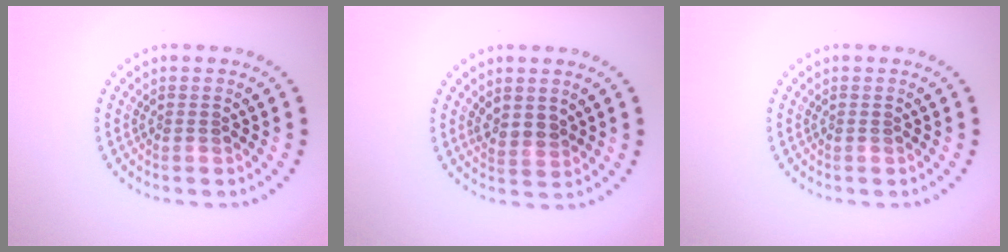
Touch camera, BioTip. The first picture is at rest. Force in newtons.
{"total": 1.4, "press": 1.1, "slide": 0.8}
{"total": 0.0}